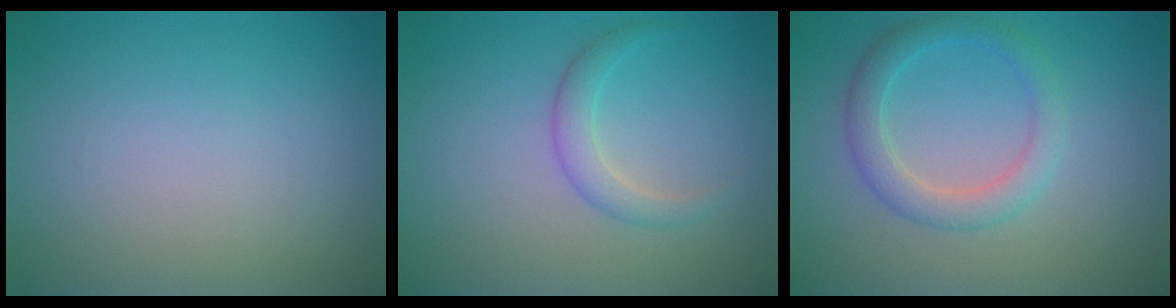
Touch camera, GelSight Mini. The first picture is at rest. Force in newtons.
{"total": 1.9, "press": 1.9, "slide": 0.2}
{"total": 3.0, "press": 3.0, "slide": 0.0}